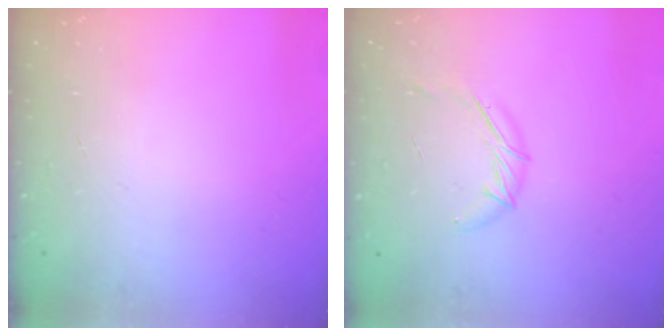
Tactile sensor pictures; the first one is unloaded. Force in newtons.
{"total": 5.8, "press": 5.7, "slide": 1.3}